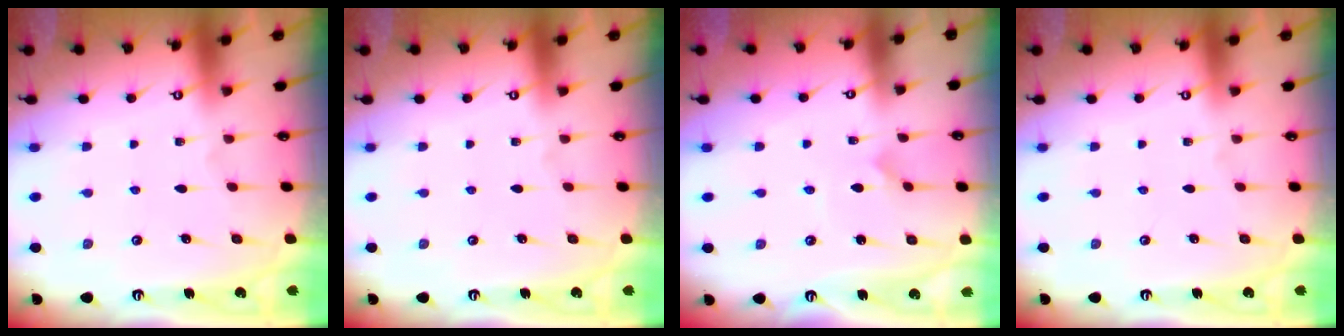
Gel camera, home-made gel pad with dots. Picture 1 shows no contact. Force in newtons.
{"total": 0.0}
{"total": 2.9, "press": 2.9, "slide": 0.2}
{"total": 0.0}